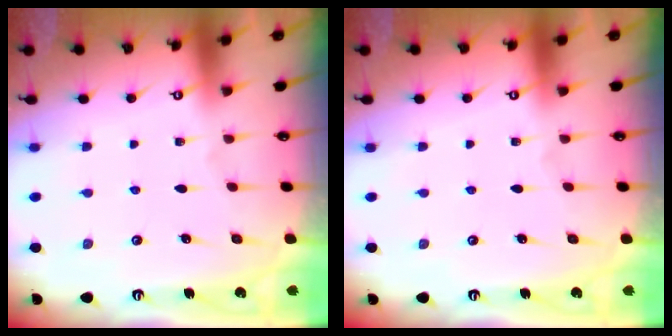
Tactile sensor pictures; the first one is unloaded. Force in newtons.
{"total": 0.0}